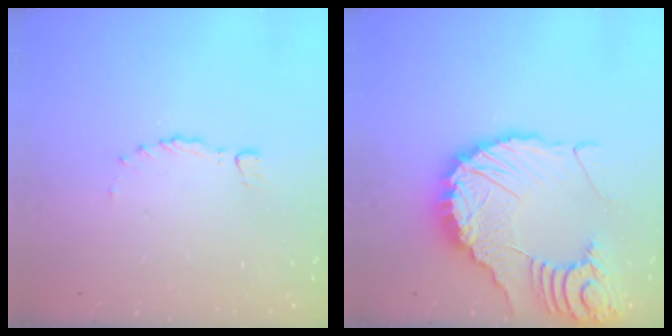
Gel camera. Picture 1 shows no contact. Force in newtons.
{"total": 15.7, "press": 15.6, "slide": 1.9}